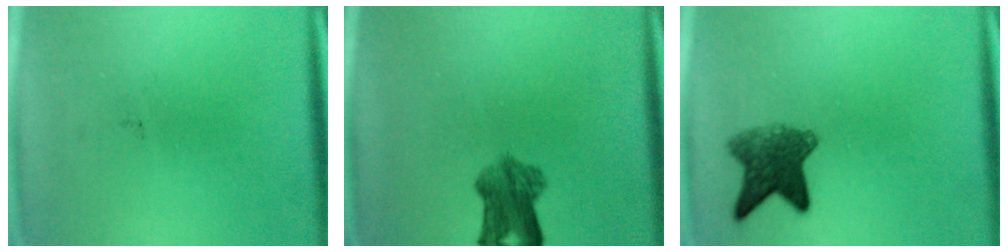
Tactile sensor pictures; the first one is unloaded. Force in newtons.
{"total": 5.7}
{"total": 6.5}